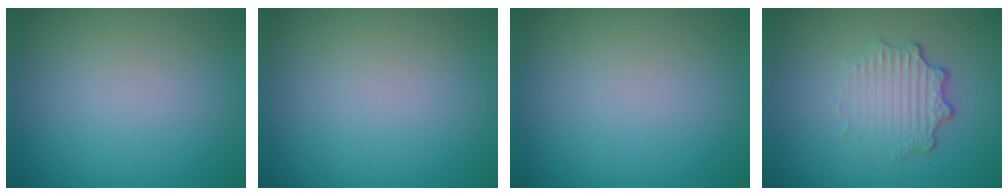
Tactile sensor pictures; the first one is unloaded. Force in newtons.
{"total": 0.0}
{"total": 0.0}
{"total": 3.2, "press": 2.5, "slide": 1.9}